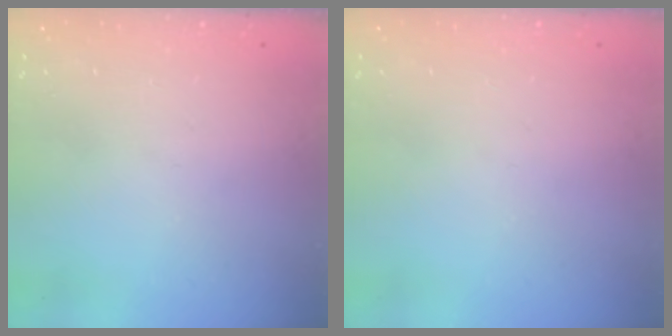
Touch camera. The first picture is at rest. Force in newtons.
{"total": 0.0}